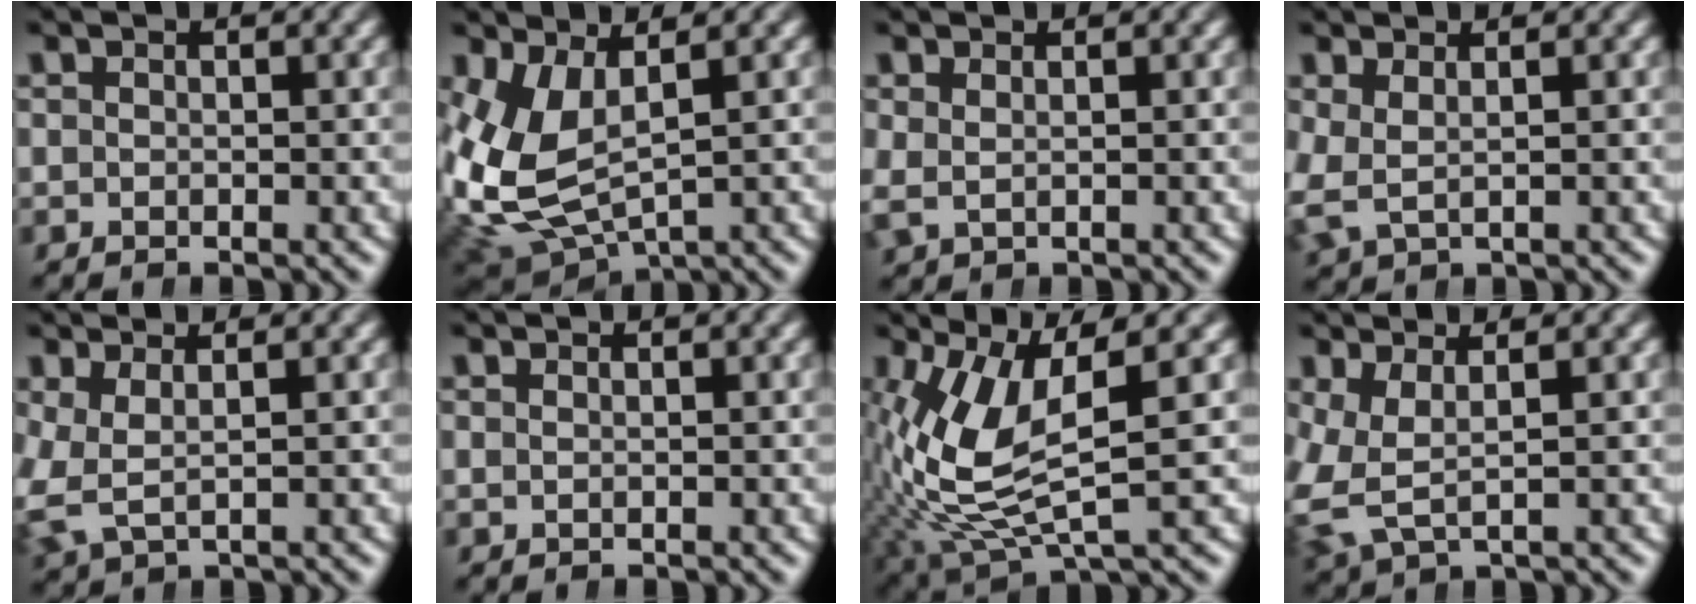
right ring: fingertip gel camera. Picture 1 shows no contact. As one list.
[{"total": 9.2, "force": [0.5, 7.3, 5.6], "torque": [-0.172, -0.034, 0.024]}, {"total": 0.9, "force": [0.6, 0.5, 0.5], "torque": [-0.024, -0.011, 0.019]}, {"total": 2.3, "force": [0.5, 1.7, 1.4], "torque": [-0.056, -0.019, 0.021]}, {"total": 3.8, "force": [0.3, 2.9, 2.4], "torque": [-0.087, -0.023, 0.014]}, {"total": 0.0}, {"total": 8.5, "force": [0.4, 4.4, 7.3], "torque": [-0.165, -0.021, 0.026]}, {"total": 4.8, "force": [0.4, 3.7, 3.1], "torque": [-0.100, -0.018, 0.013]}]